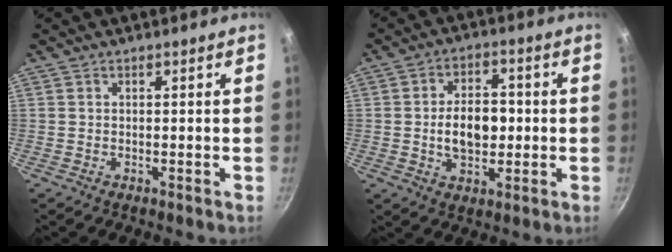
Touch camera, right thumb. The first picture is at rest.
{"total": 9.8, "force": [-0.4, 6.3, 7.5], "torque": [-0.096, 0.011, -0.009]}